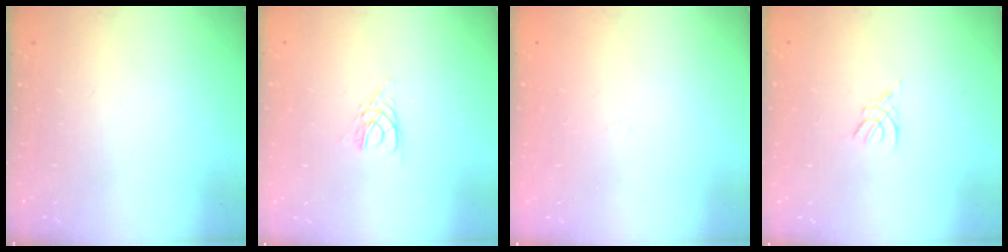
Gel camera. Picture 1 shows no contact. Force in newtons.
{"total": 3.0, "press": 2.9, "slide": 0.4}
{"total": 0.9, "press": 0.9, "slide": 0.2}
{"total": 2.6, "press": 2.5, "slide": 0.6}